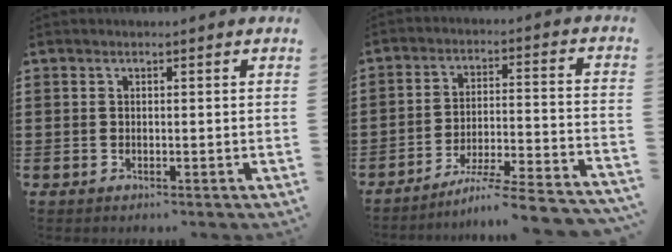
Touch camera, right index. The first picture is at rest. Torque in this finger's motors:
{"motor_torque": [2.09, 0.05, 0.35, 0.11]}